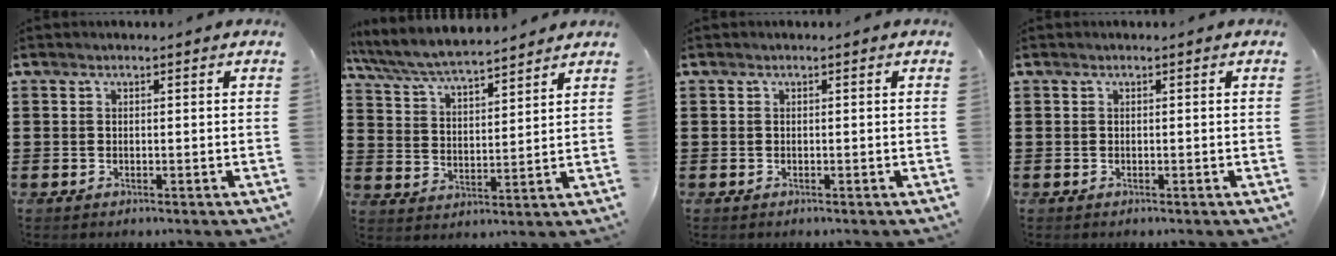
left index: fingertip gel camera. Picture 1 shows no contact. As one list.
[{"total": 6.7, "force": [6.3, 0.5, 2.2], "torque": [-0.068, -0.034, 0.110]}, {"total": 0.0}, {"total": 0.0}]